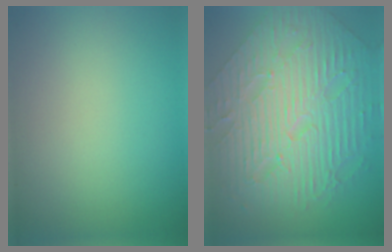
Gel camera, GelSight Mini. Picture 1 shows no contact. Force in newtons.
{"total": 10.8, "press": 7.2, "slide": 8.1}